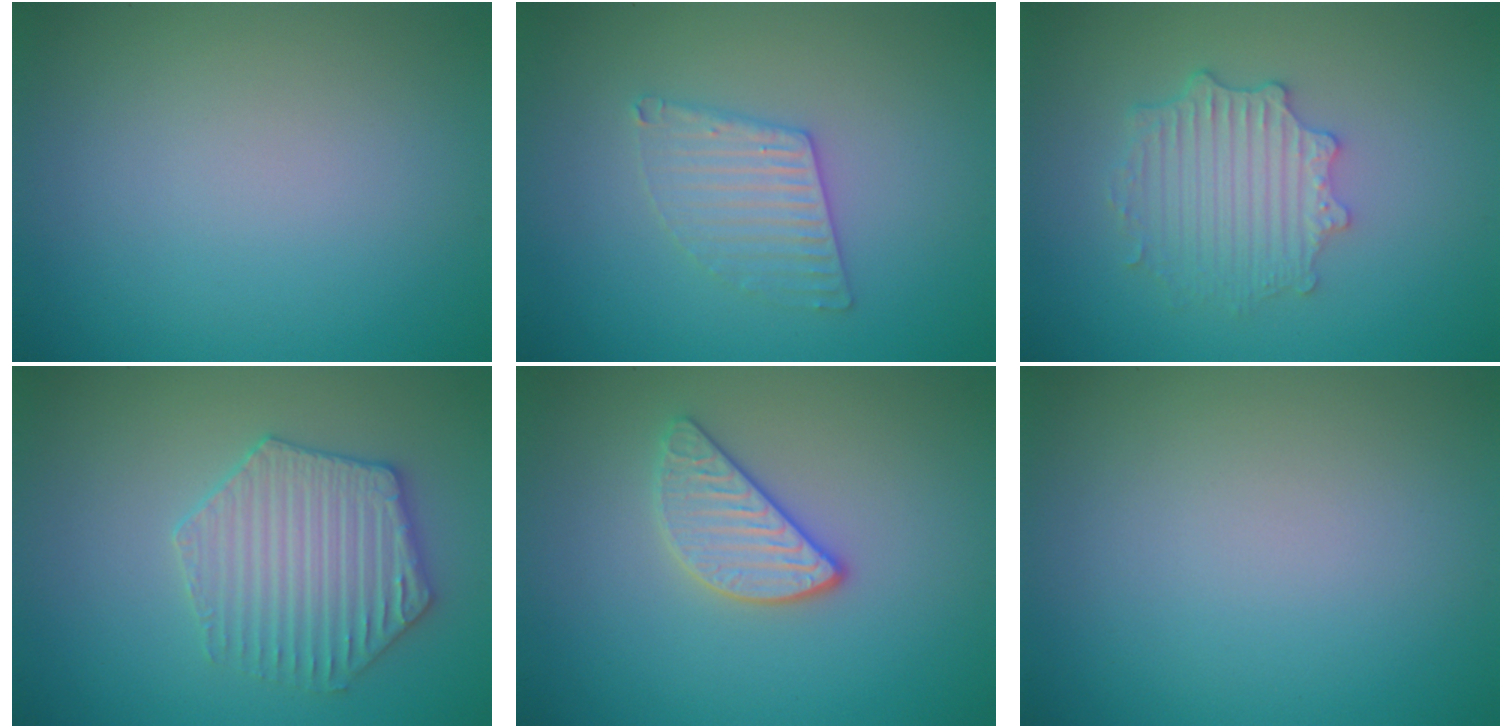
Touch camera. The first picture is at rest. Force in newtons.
{"total": 2.8, "press": 2.8, "slide": 0.3}
{"total": 4.1, "press": 3.4, "slide": 2.3}
{"total": 4.1, "press": 3.9, "slide": 1.0}
{"total": 2.8, "press": 2.7, "slide": 0.9}
{"total": 0.0}